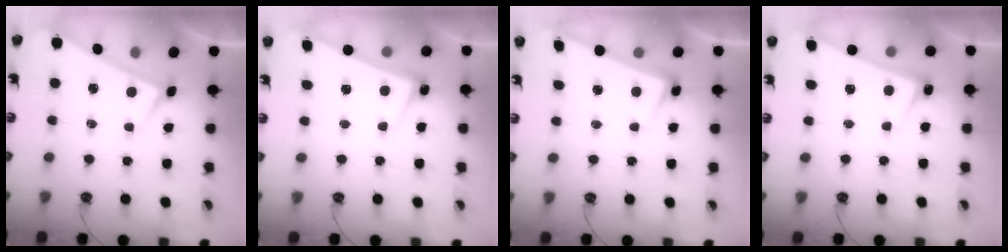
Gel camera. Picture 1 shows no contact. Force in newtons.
{"total": 2.6, "press": 2.4, "slide": 0.9}
{"total": 3.5, "press": 3.3, "slide": 1.1}
{"total": 2.8, "press": 2.7, "slide": 0.5}